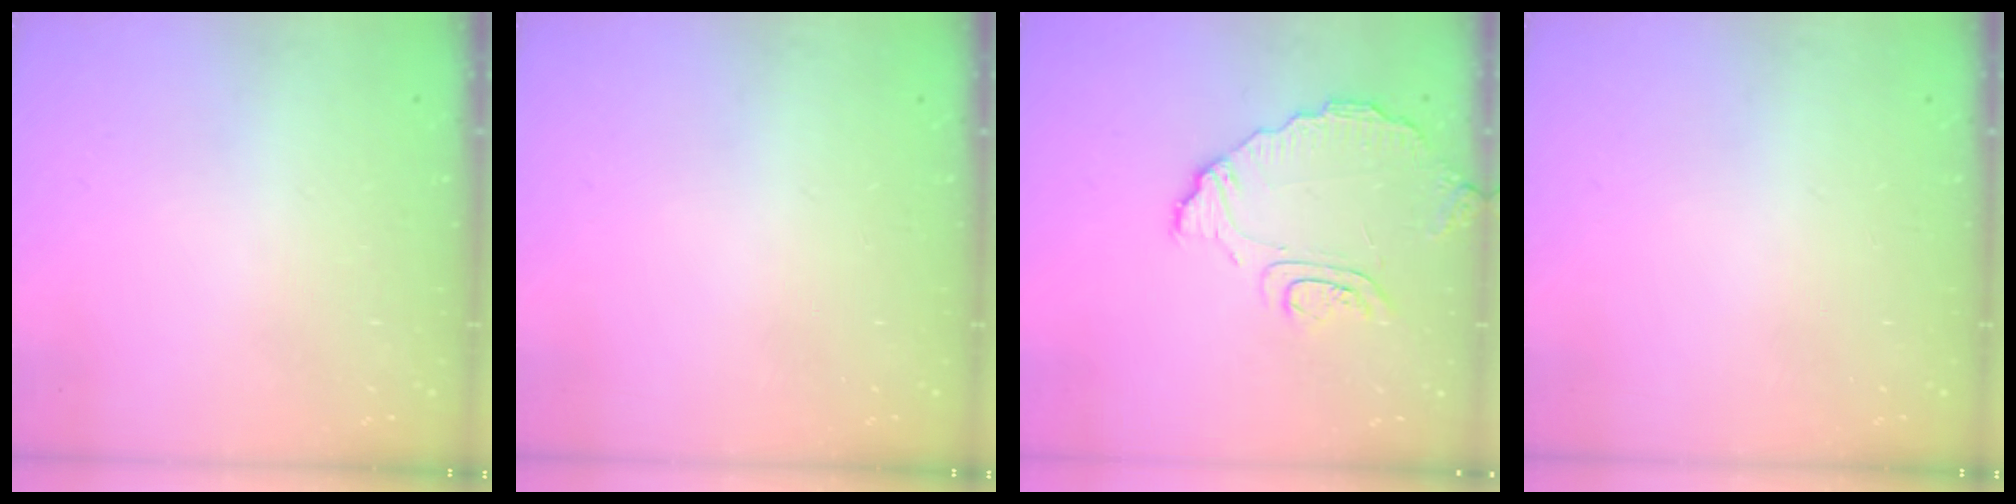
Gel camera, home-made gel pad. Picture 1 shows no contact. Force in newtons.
{"total": 0.0}
{"total": 9.6, "press": 9.5, "slide": 1.1}
{"total": 0.0}